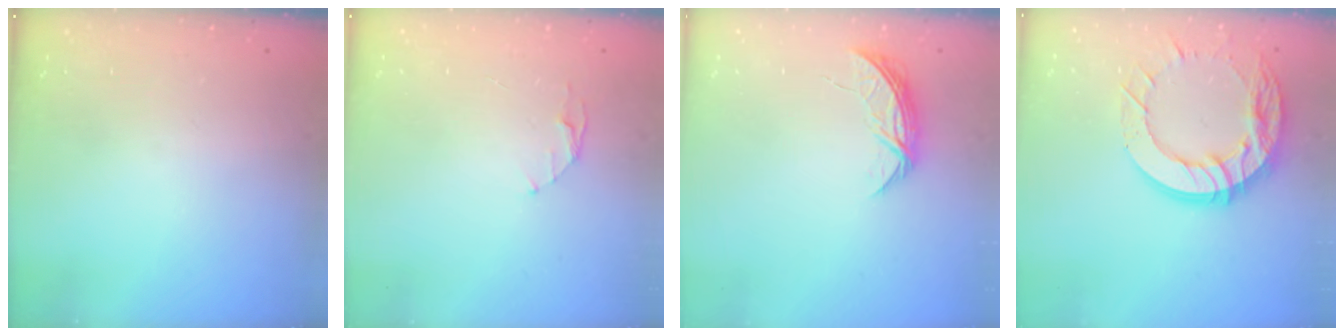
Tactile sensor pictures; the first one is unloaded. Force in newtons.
{"total": 3.2, "press": 3.2, "slide": 0.4}
{"total": 5.4, "press": 5.4, "slide": 0.5}
{"total": 16.7, "press": 16.6, "slide": 1.6}